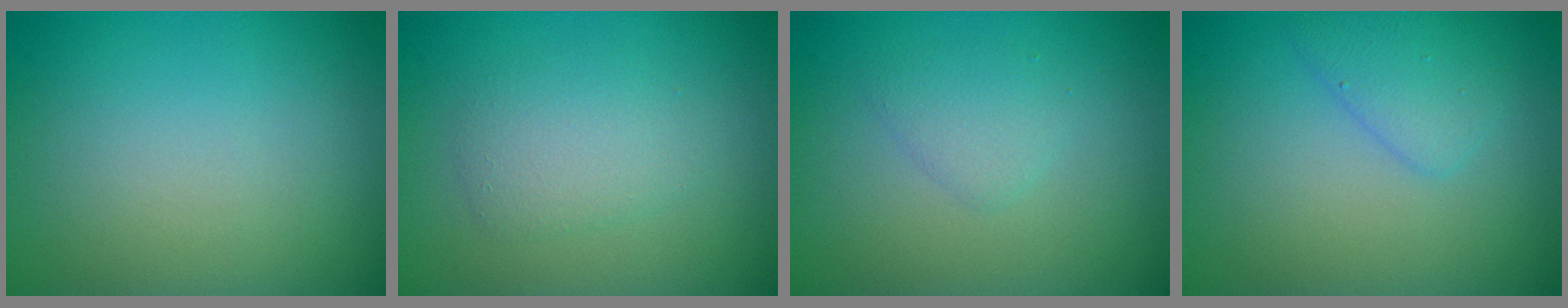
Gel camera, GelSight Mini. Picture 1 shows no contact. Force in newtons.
{"total": 2.4, "press": 2.4, "slide": 0.1}
{"total": 1.5, "press": 1.5, "slide": 0.1}
{"total": 2.1, "press": 2.1, "slide": 0.2}